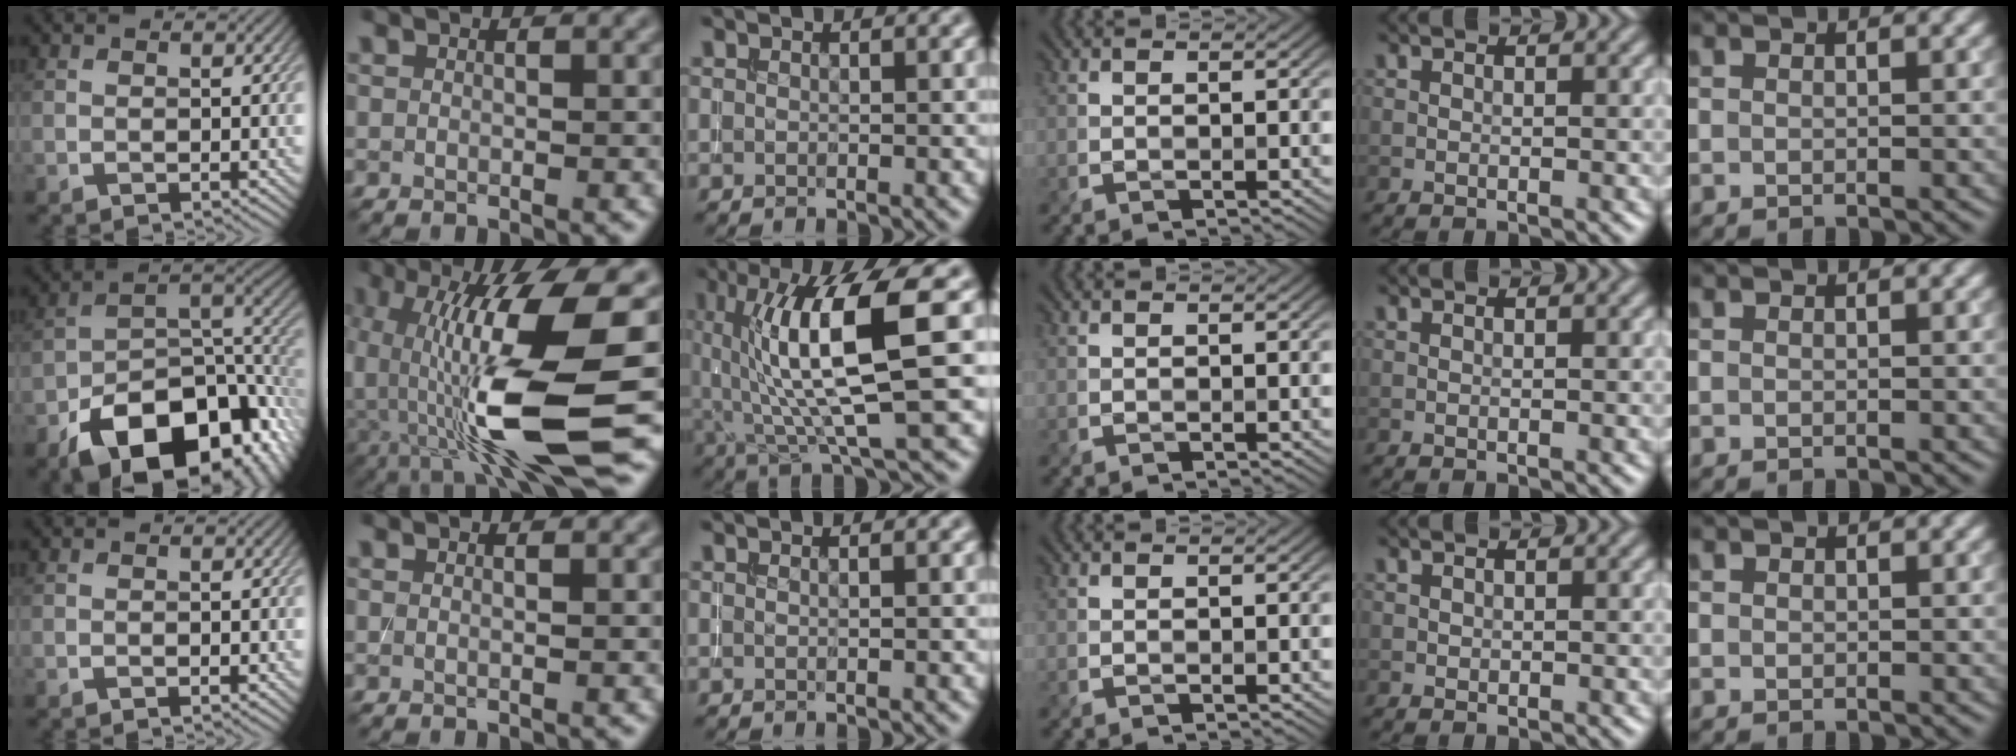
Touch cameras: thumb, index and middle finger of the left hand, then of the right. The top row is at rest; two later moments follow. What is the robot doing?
{"motion": "insert", "object": "drawer"}